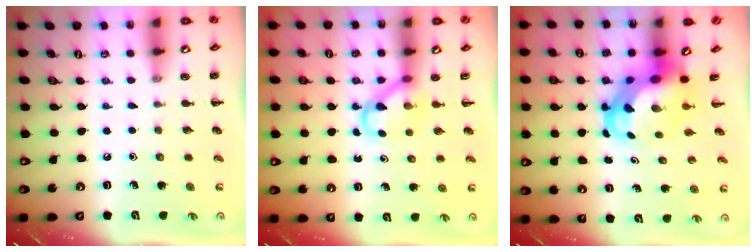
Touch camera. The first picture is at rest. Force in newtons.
{"total": 3.8, "press": 3.6, "slide": 1.0}
{"total": 6.4, "press": 6.1, "slide": 1.7}